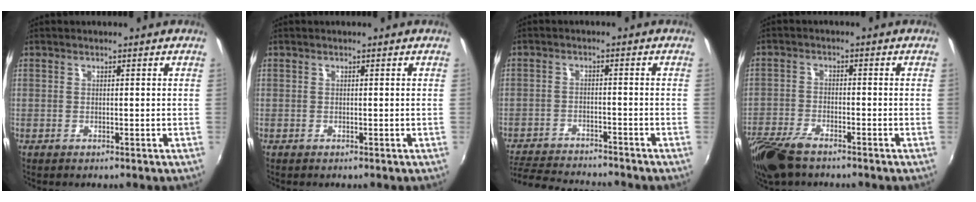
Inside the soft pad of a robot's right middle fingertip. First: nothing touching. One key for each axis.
{"total": 0.0}
{"total": 12.8, "fx": -11.8, "fy": 1.9, "fz": 4.6, "tx": -0.111, "ty": -0.015, "tz": -0.188}
{"total": 10.0, "fx": -7.6, "fy": 3.5, "fz": 5.4, "tx": -0.135, "ty": -0.029, "tz": -0.148}